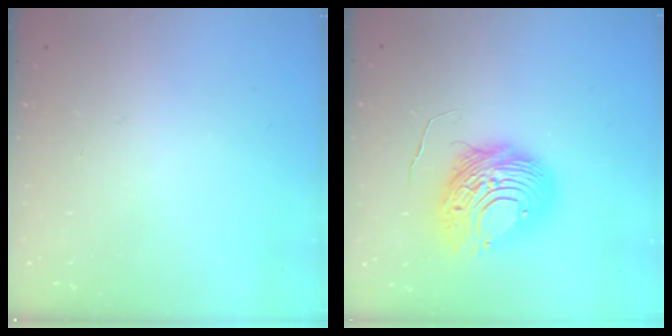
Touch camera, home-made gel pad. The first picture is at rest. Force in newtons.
{"total": 12.2, "press": 12.1, "slide": 1.3}